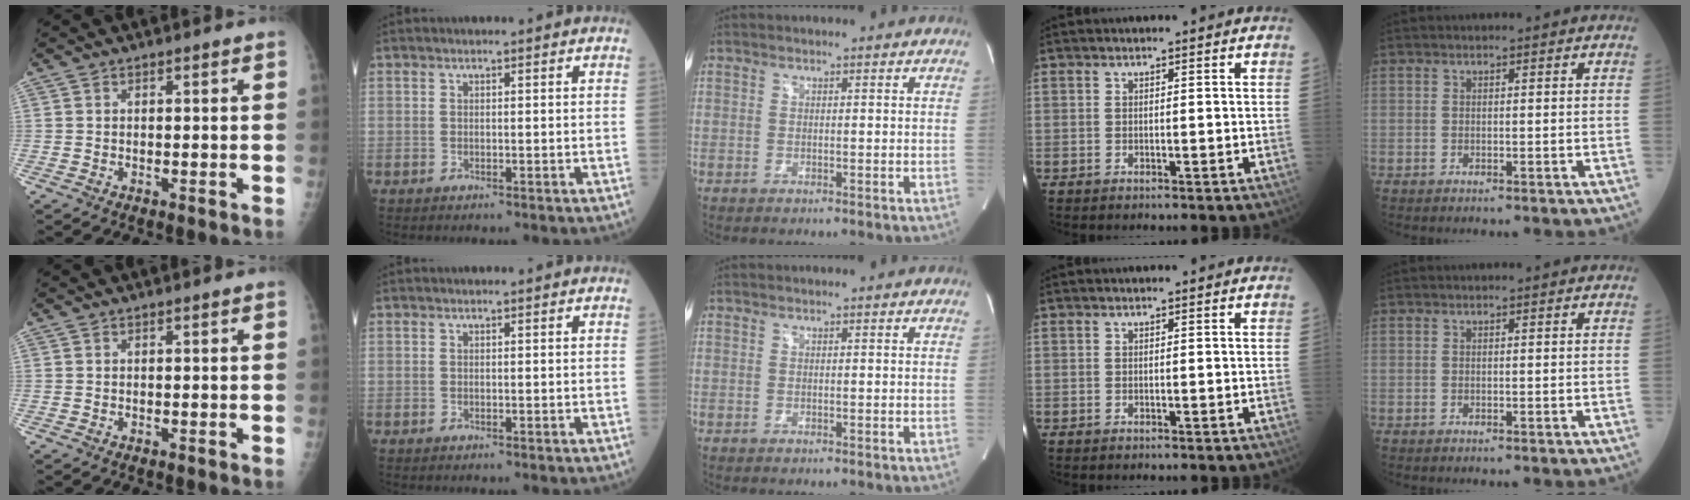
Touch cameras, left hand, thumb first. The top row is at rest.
{}